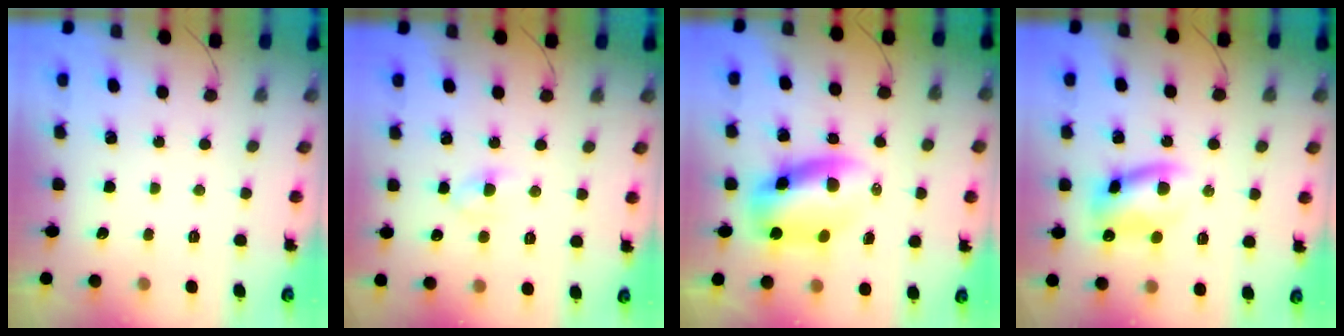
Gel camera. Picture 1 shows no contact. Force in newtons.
{"total": 3.9, "press": 3.7, "slide": 1.3}
{"total": 8.6, "press": 8.3, "slide": 2.3}
{"total": 10.8, "press": 10.6, "slide": 2.0}